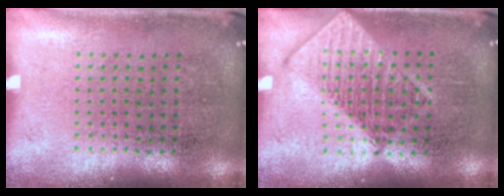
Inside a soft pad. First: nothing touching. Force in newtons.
{"total": 2.8, "press": 2.8, "slide": 0.4}